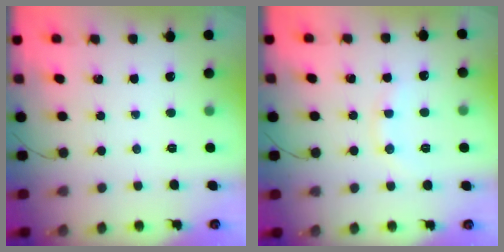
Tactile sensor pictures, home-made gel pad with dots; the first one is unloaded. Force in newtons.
{"total": 6.1, "press": 6.0, "slide": 1.1}